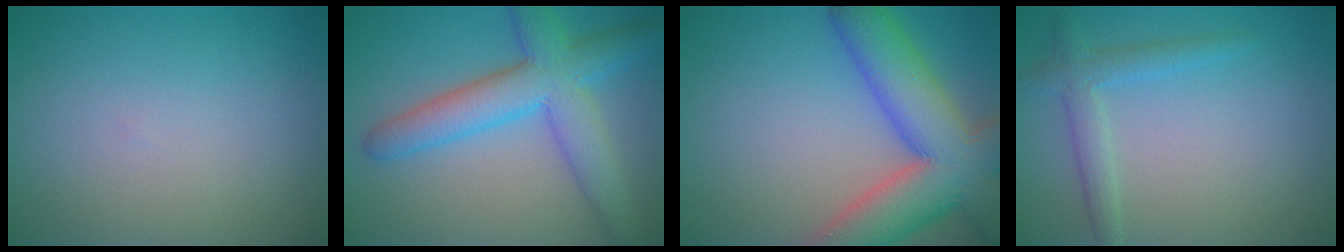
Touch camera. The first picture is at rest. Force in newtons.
{"total": 7.3, "press": 7.3, "slide": 0.1}
{"total": 11.2, "press": 11.2, "slide": 0.8}
{"total": 2.6, "press": 2.6, "slide": 0.1}